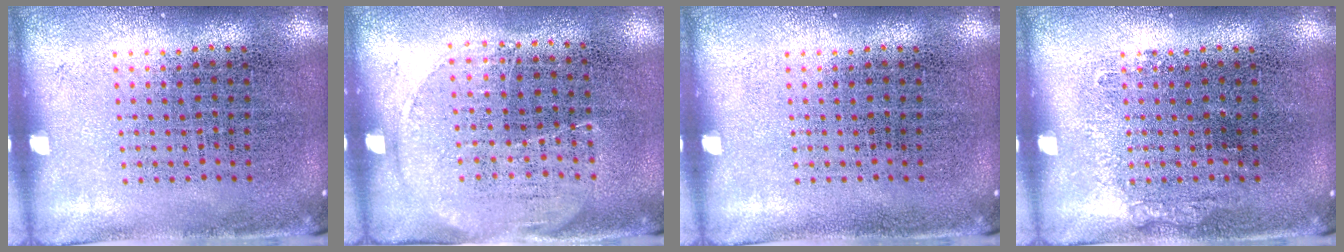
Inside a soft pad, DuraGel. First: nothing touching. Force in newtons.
{"total": 1.4, "press": 1.2, "slide": 0.7}
{"total": 0.0}
{"total": 0.6, "press": 0.5, "slide": 0.2}